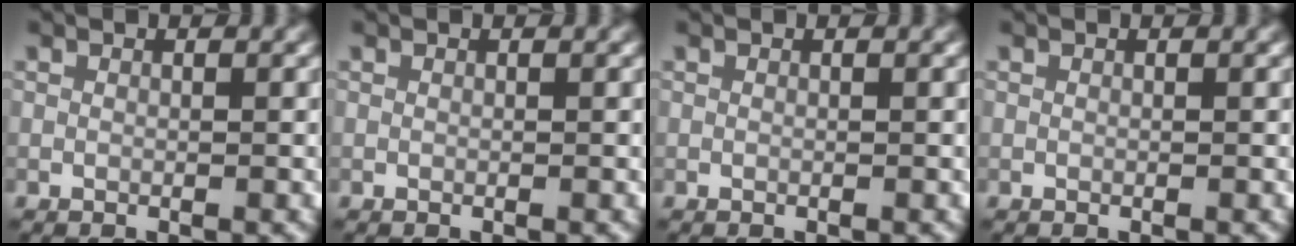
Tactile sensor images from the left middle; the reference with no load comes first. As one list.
[{"total": 0.0}, {"total": 0.0}, {"total": 0.0}]